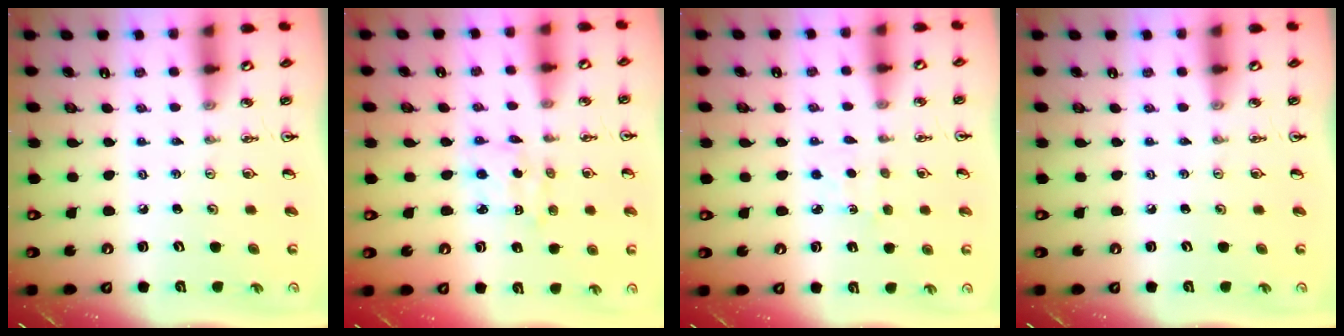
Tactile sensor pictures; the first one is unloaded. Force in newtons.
{"total": 3.1, "press": 3.1, "slide": 0.5}
{"total": 3.0, "press": 3.0, "slide": 0.4}
{"total": 0.0}